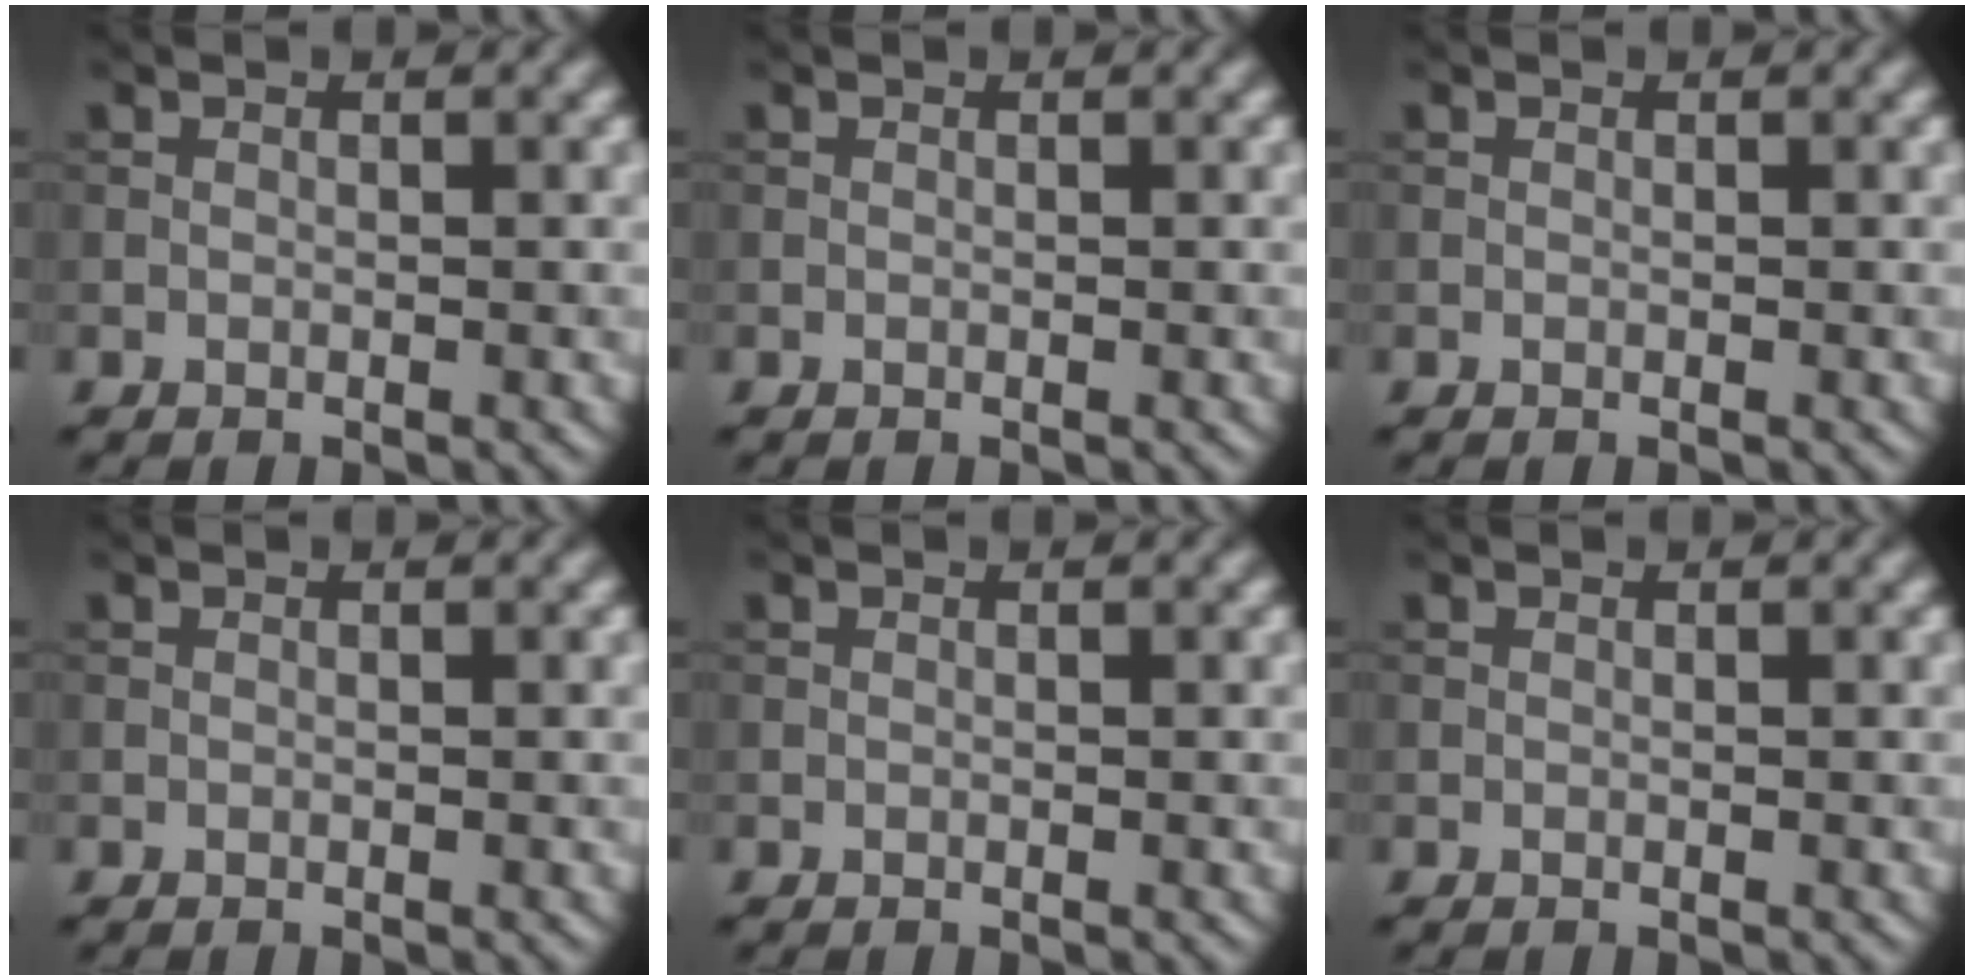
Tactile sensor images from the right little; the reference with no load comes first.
{"total": 0.0}
{"total": 0.0}
{"total": 0.0}
{"total": 0.0}
{"total": 0.0}